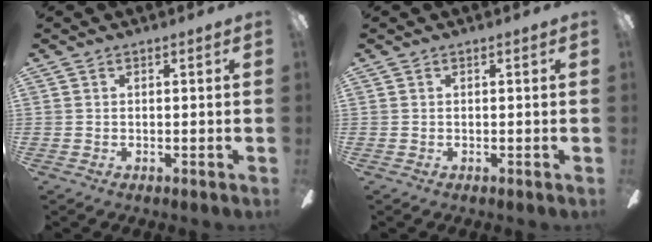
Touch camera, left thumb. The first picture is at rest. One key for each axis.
{"total": 0.0}